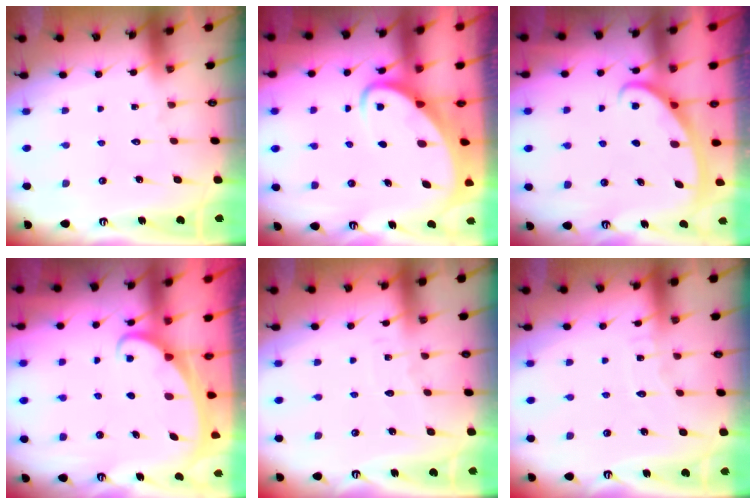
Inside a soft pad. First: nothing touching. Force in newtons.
{"total": 3.8, "press": 3.7, "slide": 0.4}
{"total": 2.9, "press": 2.8, "slide": 0.4}
{"total": 1.9, "press": 1.9, "slide": 0.1}
{"total": 3.6, "press": 3.6, "slide": 0.4}
{"total": 4.0, "press": 4.0, "slide": 0.5}